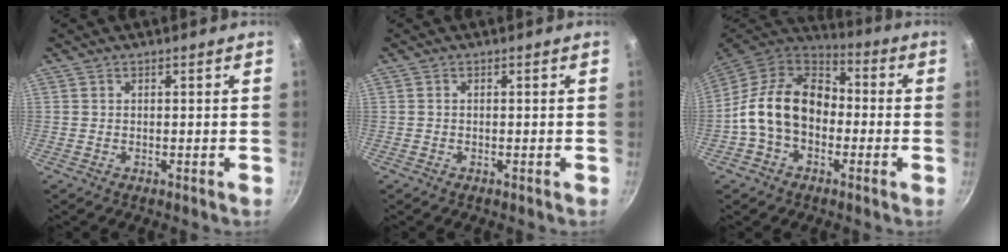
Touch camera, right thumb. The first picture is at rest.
{"total": 0.0}
{"total": 16.3, "force": [-1.7, 11.8, 11.1], "torque": [-0.160, 0.043, -0.048]}